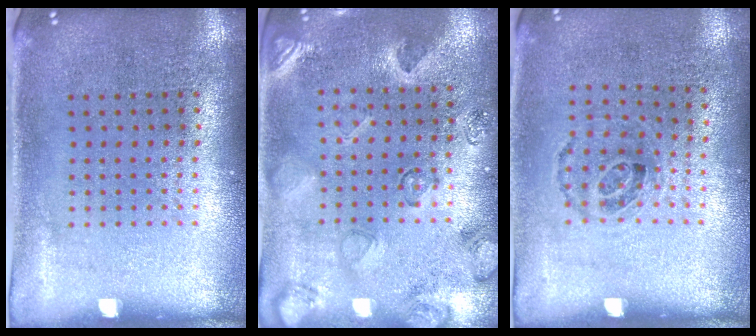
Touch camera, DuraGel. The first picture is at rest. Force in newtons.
{"total": 2.3, "press": 1.9, "slide": 1.3}
{"total": 0.9, "press": 0.7, "slide": 0.6}